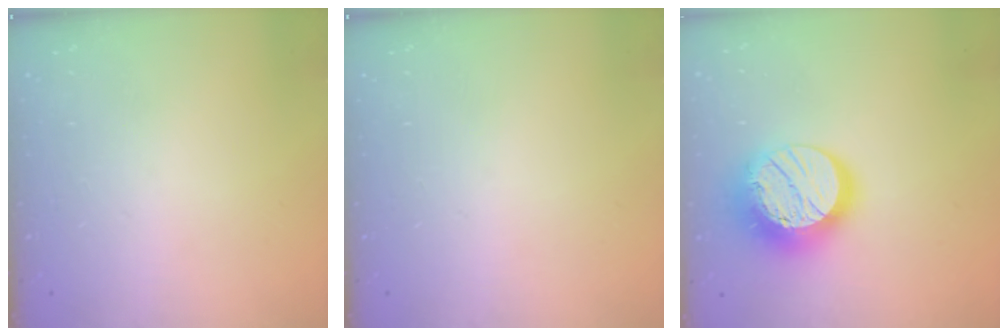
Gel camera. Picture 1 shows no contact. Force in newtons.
{"total": 0.0}
{"total": 18.6, "press": 18.6, "slide": 1.0}